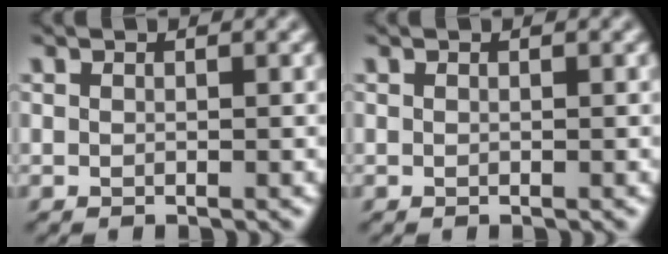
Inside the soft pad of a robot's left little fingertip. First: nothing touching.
{"total": 0.0}